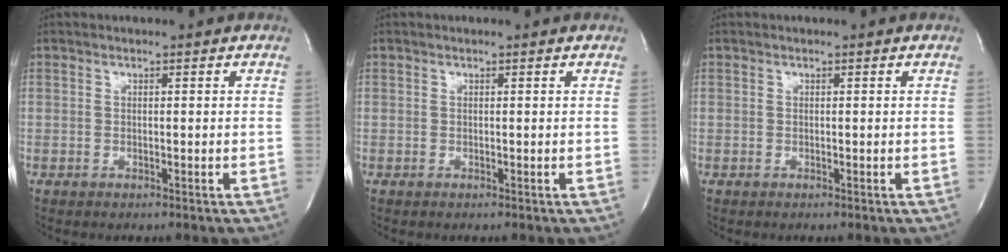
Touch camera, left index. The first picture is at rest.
{"total": 0.0}
{"total": 0.0}